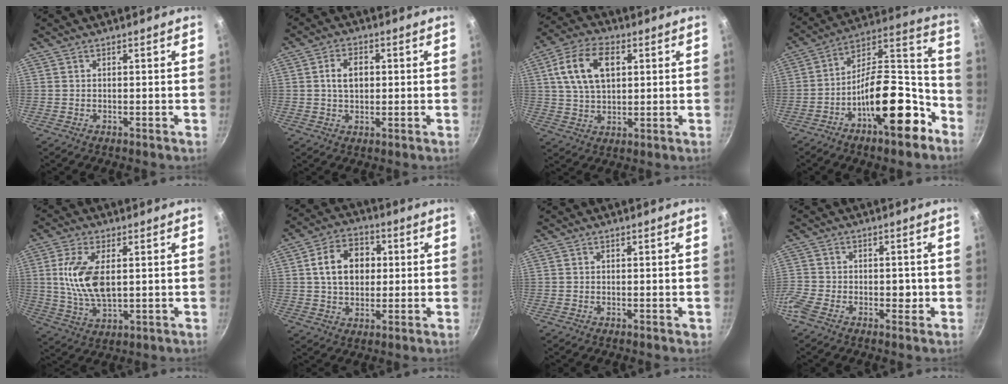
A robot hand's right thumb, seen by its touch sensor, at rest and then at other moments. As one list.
[{"total": 5.4, "force": [0.6, 3.6, 4.0], "torque": [-0.053, 0.007, 0.008]}, {"total": 12.4, "force": [3.5, 7.5, 9.3], "torque": [-0.159, 0.007, 0.058]}, {"total": 21.0, "force": [-10.0, 9.0, 16.1], "torque": [-0.199, 0.091, -0.166]}, {"total": 11.7, "force": [1.8, 5.8, 10.0], "torque": [-0.192, -0.007, 0.038]}, {"total": 11.7, "force": [1.6, 8.7, 7.6], "torque": [-0.099, 0.015, 0.019]}, {"total": 0.6, "force": [-0.1, 0.4, 0.4], "torque": [-0.002, 0.001, -0.002]}, {"total": 8.4, "force": [-2.9, 6.0, 5.0], "torque": [-0.095, 0.024, -0.068]}]